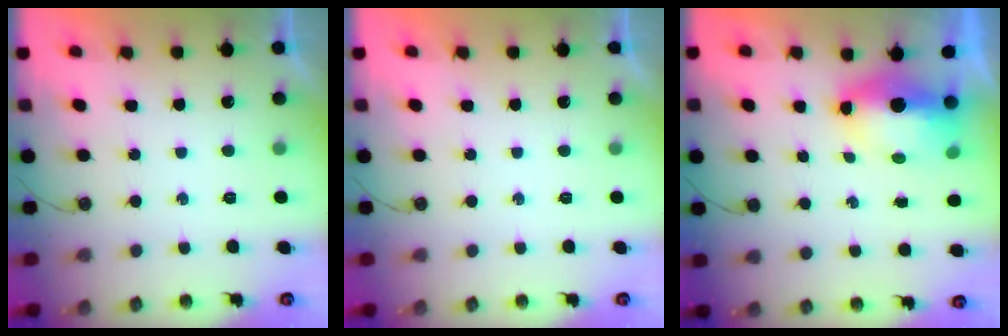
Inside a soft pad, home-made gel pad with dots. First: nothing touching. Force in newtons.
{"total": 0.0}
{"total": 7.6, "press": 7.5, "slide": 1.3}